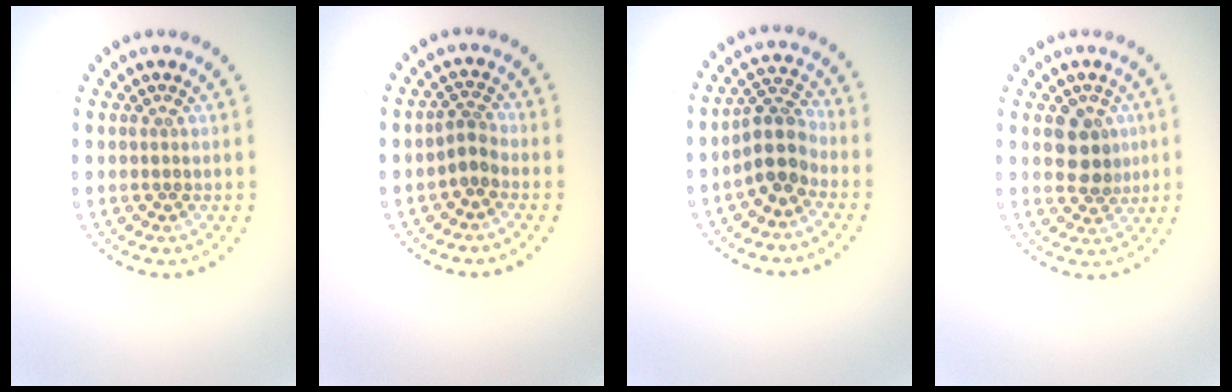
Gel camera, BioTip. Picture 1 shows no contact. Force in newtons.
{"total": 1.9, "press": 1.3, "slide": 1.3}
{"total": 3.4, "press": 2.8, "slide": 1.9}
{"total": 3.4, "press": 3.3, "slide": 1.0}